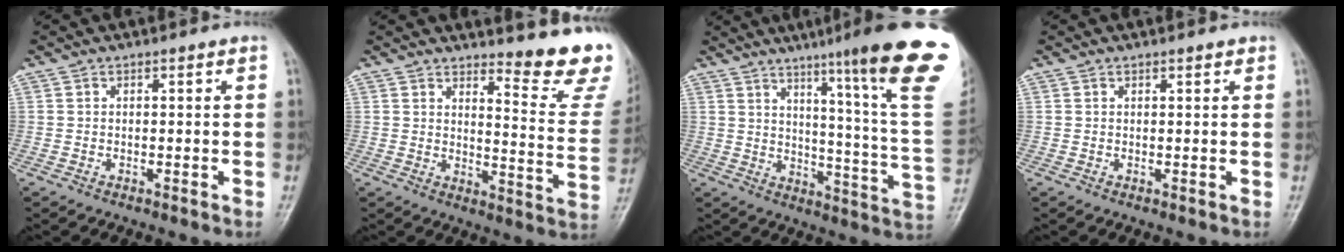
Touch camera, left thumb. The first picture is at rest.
{"total": 12.8, "force": [11.5, 1.2, 5.6], "torque": [-0.048, -0.143, 0.133]}
{"total": 24.4, "force": [15.0, 0.4, 19.2], "torque": [-0.238, -0.091, 0.198]}
{"total": 1.0, "force": [0.7, 0.3, 0.5], "torque": [-0.007, -0.002, 0.009]}